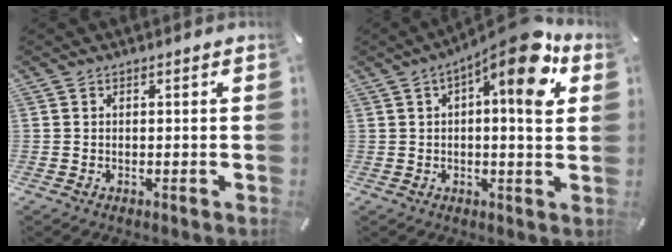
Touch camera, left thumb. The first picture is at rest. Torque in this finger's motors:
{"motor_torque": [1.72, 2.68, 0.92, 0.32, 0.19]}